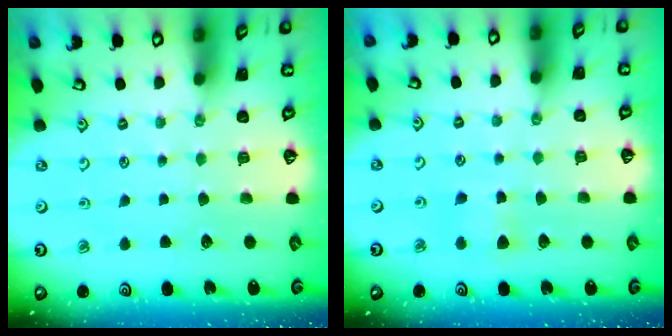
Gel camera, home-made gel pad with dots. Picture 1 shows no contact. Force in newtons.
{"total": 4.1, "press": 4.1, "slide": 0.8}